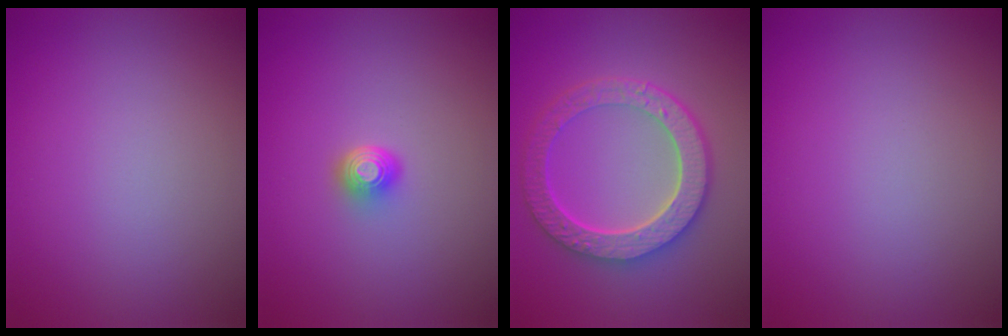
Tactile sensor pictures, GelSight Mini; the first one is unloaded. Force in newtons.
{"total": 1.8, "press": 1.3, "slide": 1.3}
{"total": 6.7, "press": 5.3, "slide": 4.2}
{"total": 0.0}